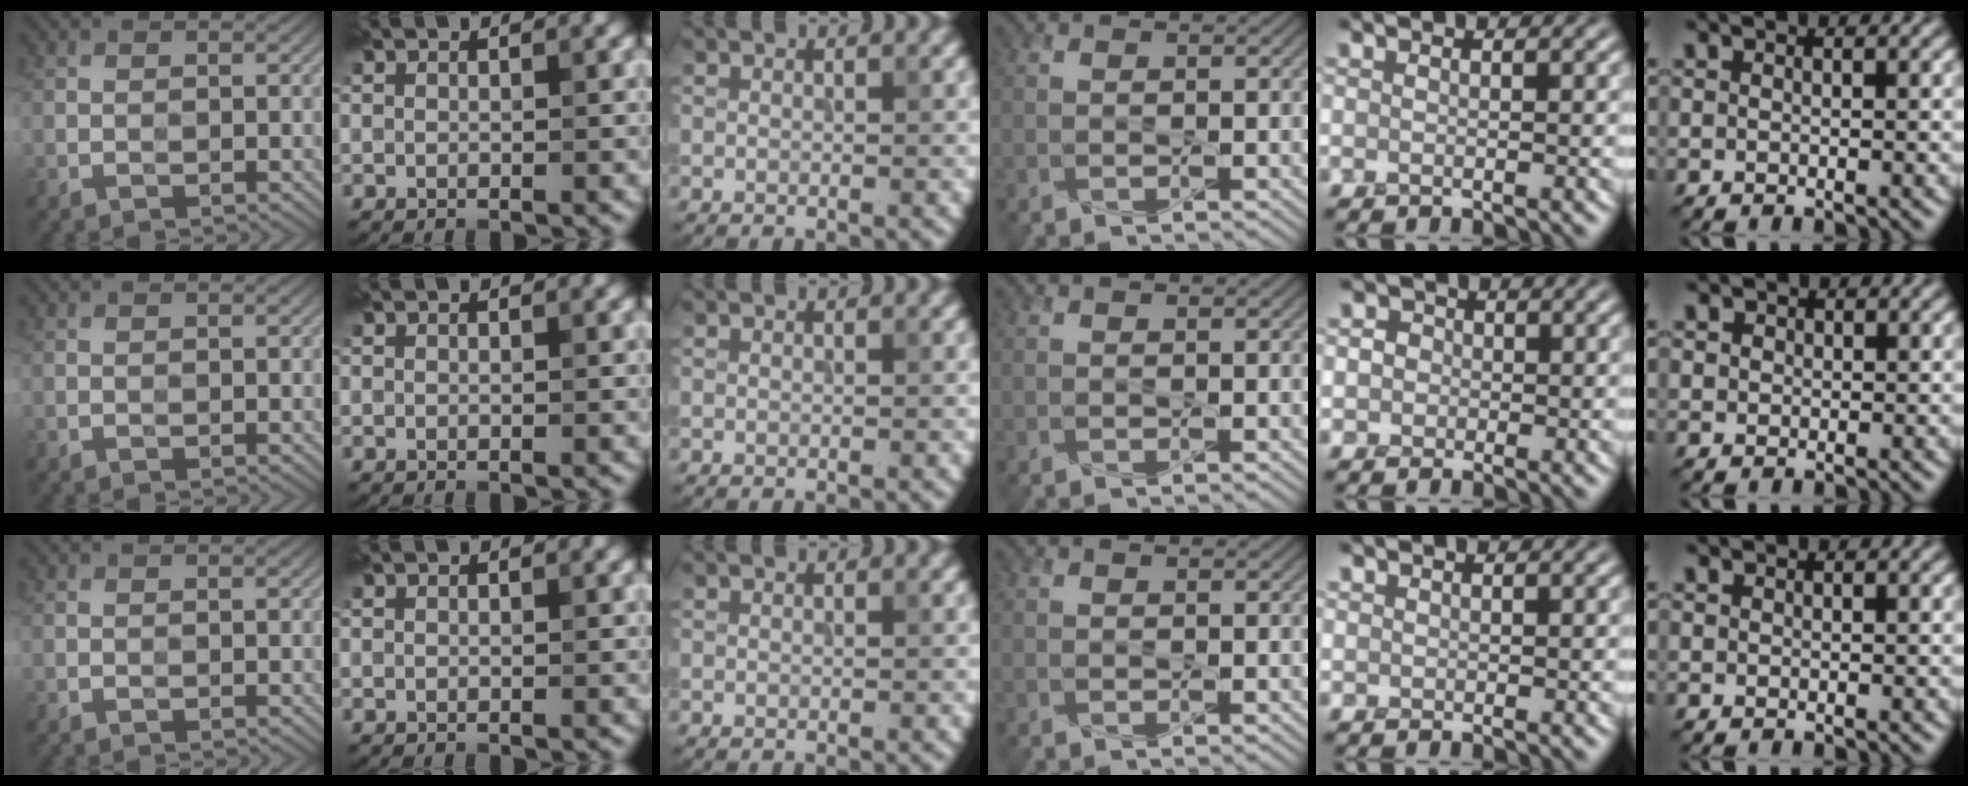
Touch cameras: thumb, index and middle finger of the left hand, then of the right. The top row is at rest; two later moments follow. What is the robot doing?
{"motion": "press", "object": "stapler"}